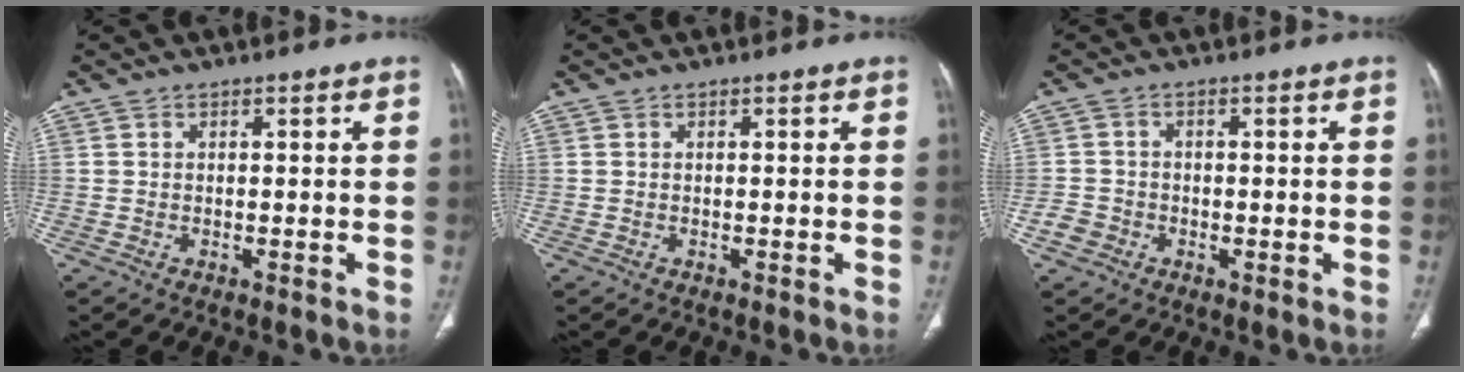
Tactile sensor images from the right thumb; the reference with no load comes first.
{"total": 0.0}
{"total": 2.8, "force": [-1.2, 2.4, 0.7], "torque": [-0.004, 0.013, -0.027]}